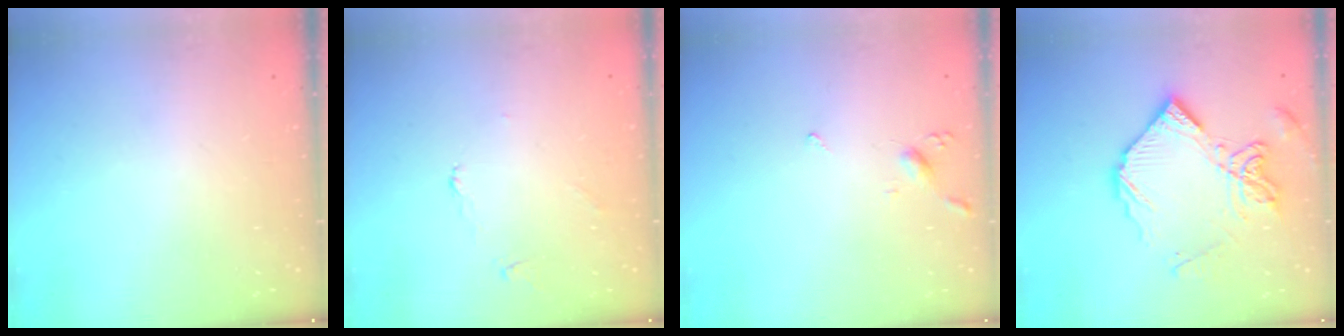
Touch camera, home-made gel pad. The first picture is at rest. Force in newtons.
{"total": 1.9, "press": 1.8, "slide": 0.3}
{"total": 4.0, "press": 4.0, "slide": 0.7}
{"total": 13.4, "press": 13.3, "slide": 1.4}